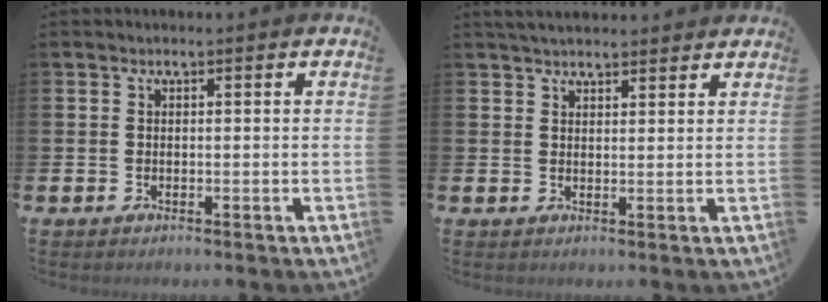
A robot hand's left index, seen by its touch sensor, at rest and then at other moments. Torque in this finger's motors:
{"motor_torque": [1.06, -1.08, 0.46, 0.07]}